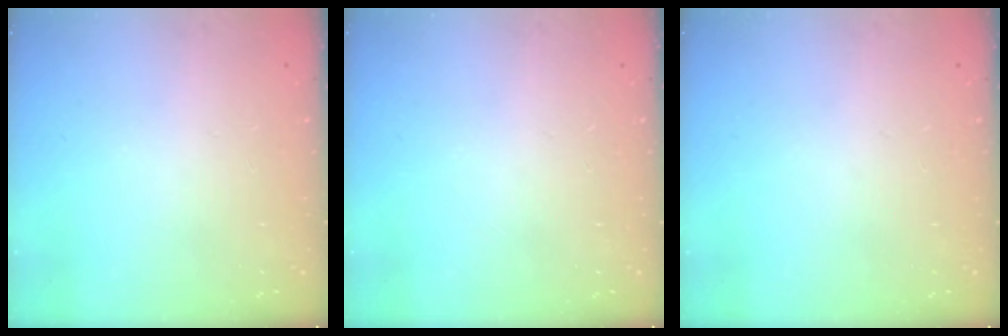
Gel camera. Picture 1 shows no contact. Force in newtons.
{"total": 0.0}
{"total": 0.0}